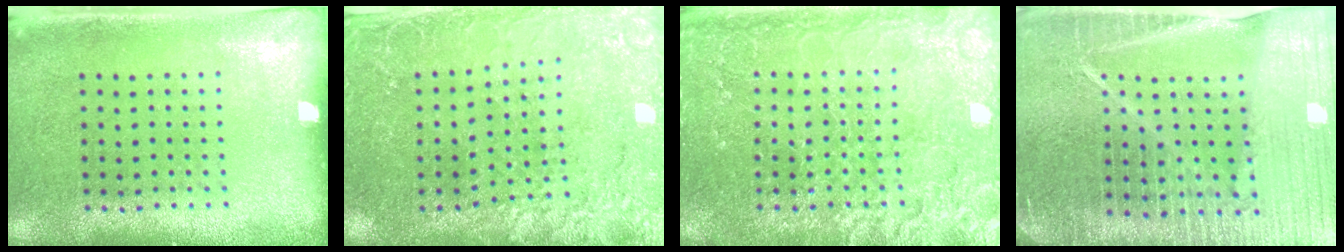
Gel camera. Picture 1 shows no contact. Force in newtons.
{"total": 2.7, "press": 2.7, "slide": 0.5}
{"total": 6.6, "press": 6.6, "slide": 0.9}
{"total": 6.4, "press": 5.6, "slide": 3.2}